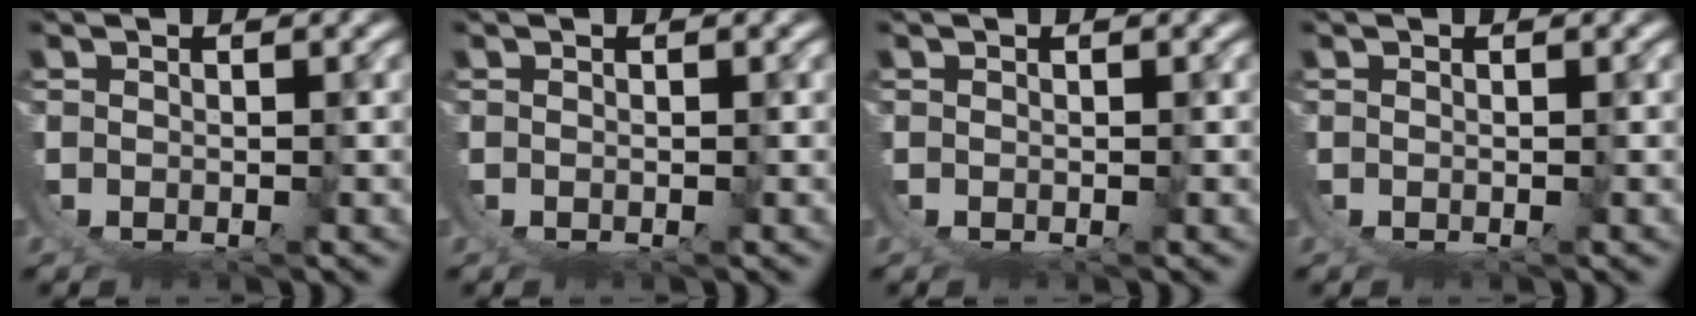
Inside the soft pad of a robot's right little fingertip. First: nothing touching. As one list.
[{"total": 0.0}, {"total": 0.0}, {"total": 0.0}]